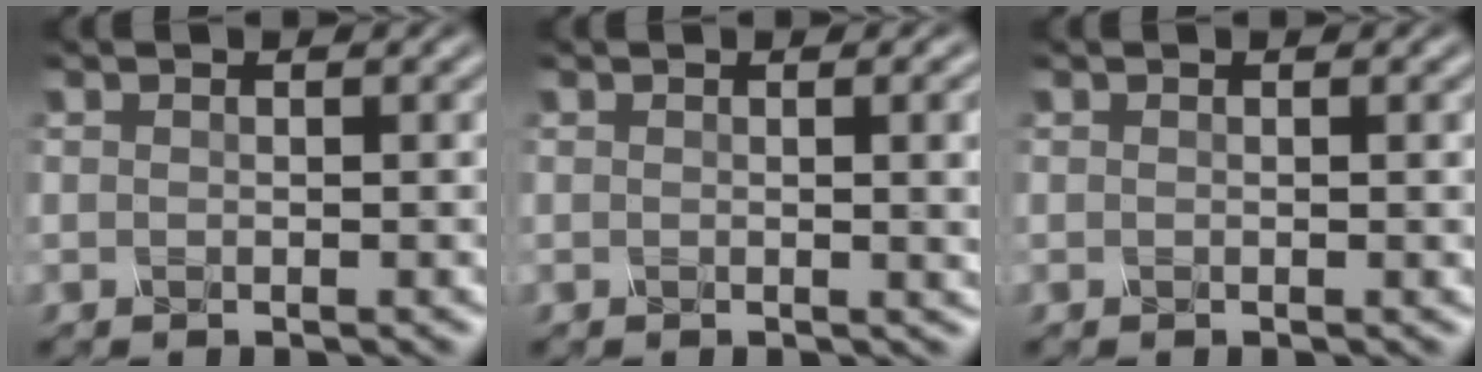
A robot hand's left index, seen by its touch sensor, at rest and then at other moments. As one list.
[{"total": 3.9, "force": [0.4, 1.4, 3.6], "torque": [-0.030, 0.005, 0.004]}, {"total": 0.8, "force": [0.1, 0.2, 0.8], "torque": [-0.006, 0.002, -0.001]}]